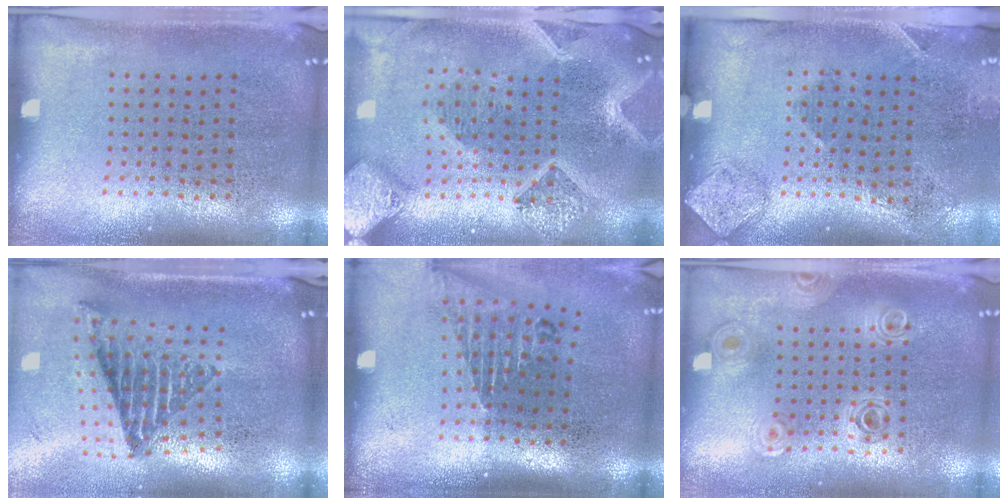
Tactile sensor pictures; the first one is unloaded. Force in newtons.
{"total": 3.9, "press": 3.1, "slide": 2.3}
{"total": 1.8, "press": 1.1, "slide": 1.4}
{"total": 1.8, "press": 1.4, "slide": 1.2}
{"total": 1.6, "press": 1.2, "slide": 1.1}
{"total": 0.9, "press": 0.9, "slide": 0.1}